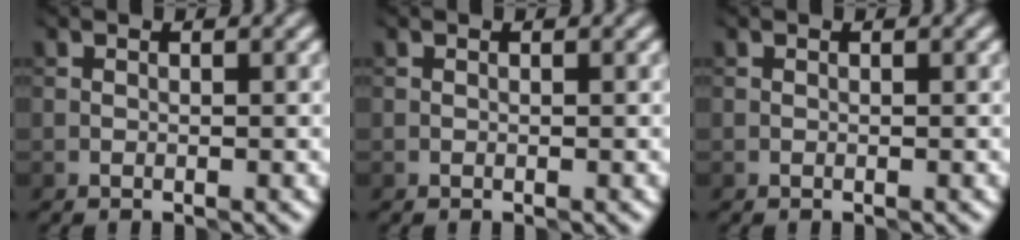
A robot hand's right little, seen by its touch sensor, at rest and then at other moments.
{"total": 0.0}
{"total": 0.0}